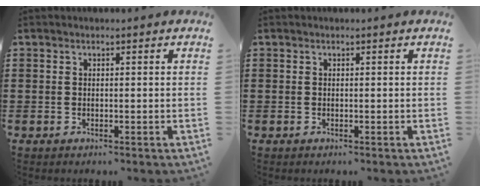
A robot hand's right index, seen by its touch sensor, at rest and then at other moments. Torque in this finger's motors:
{"motor_torque": [0.00, 0.00, 0.00, 0.00]}